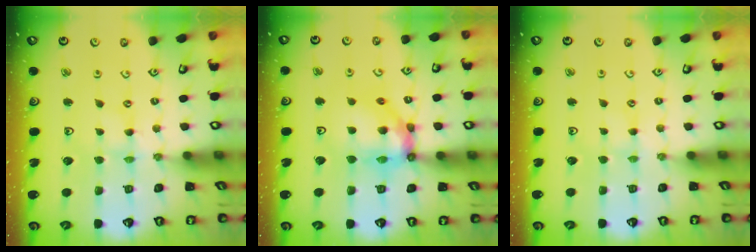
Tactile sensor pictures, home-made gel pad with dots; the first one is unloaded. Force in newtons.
{"total": 13.0, "press": 12.9, "slide": 2.1}
{"total": 0.7, "press": 0.7, "slide": 0.2}